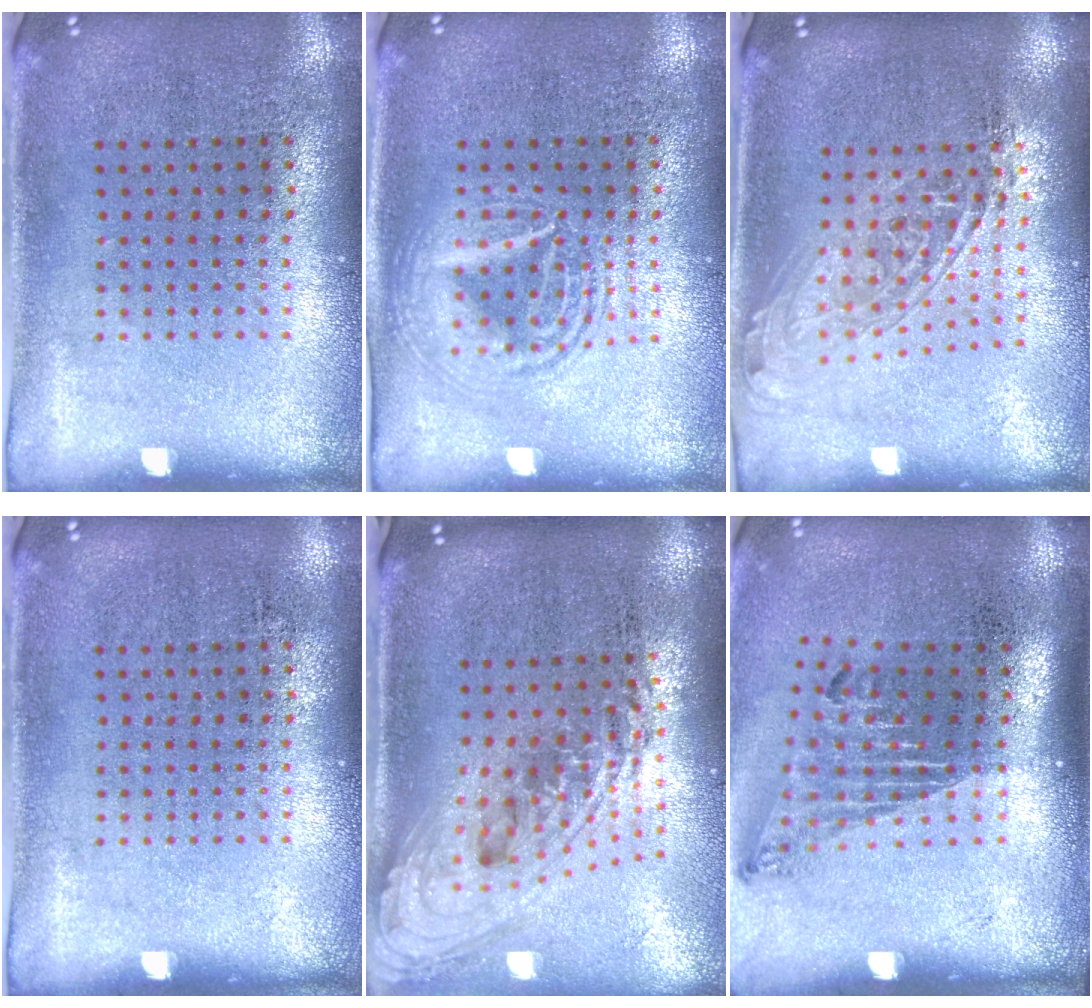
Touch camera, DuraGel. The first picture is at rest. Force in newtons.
{"total": 2.9, "press": 2.9, "slide": 0.3}
{"total": 1.7, "press": 1.4, "slide": 1.0}
{"total": 0.0}
{"total": 2.3, "press": 1.6, "slide": 1.7}
{"total": 1.7, "press": 1.1, "slide": 1.3}